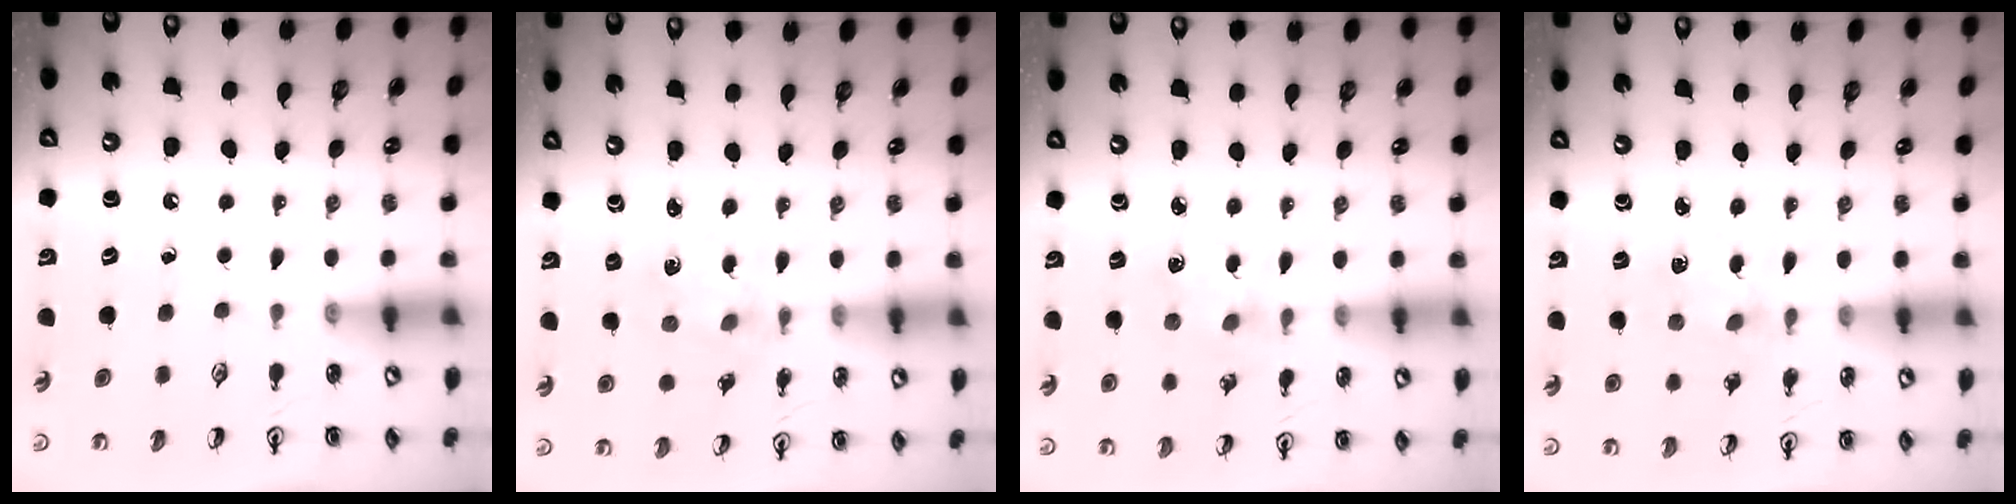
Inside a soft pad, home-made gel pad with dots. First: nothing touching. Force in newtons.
{"total": 1.3, "press": 1.3, "slide": 0.3}
{"total": 1.9, "press": 1.8, "slide": 0.4}
{"total": 1.7, "press": 1.6, "slide": 0.5}